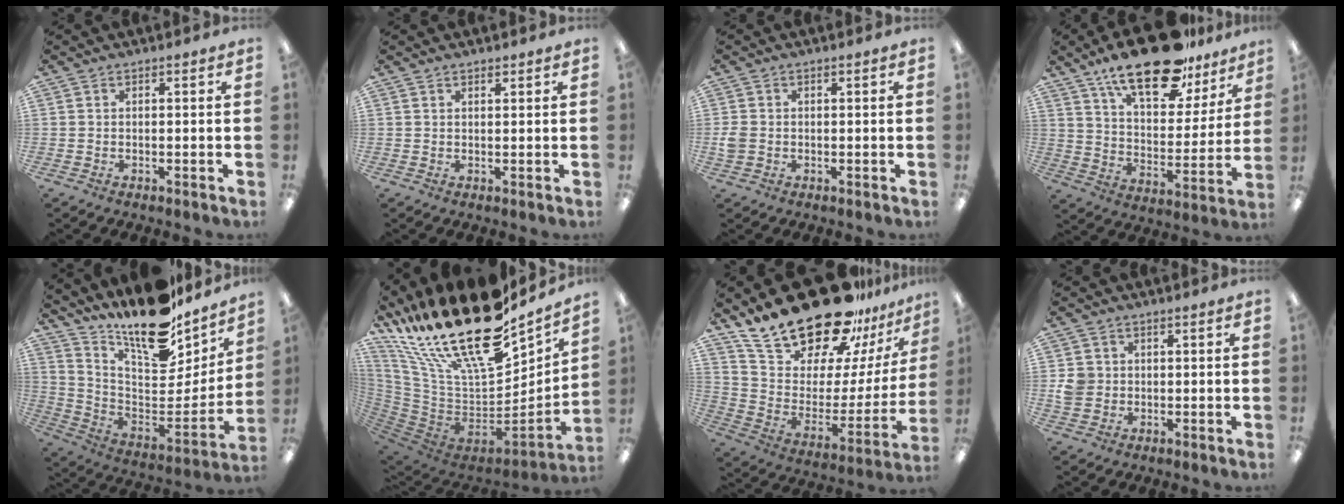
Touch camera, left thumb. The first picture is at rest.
{"total": 1.1, "force": [1.0, 0.3, 0.2], "torque": [-0.004, -0.001, 0.019]}
{"total": 2.6, "force": [-0.3, 2.1, 1.4], "torque": [-0.015, 0.002, -0.007]}
{"total": 22.4, "force": [15.9, 9.1, 13.0], "torque": [-0.203, -0.095, 0.270]}
{"total": 17.5, "force": [15.0, 5.3, 7.2], "torque": [-0.110, -0.135, 0.255]}
{"total": 30.9, "force": [19.2, 12.5, 20.7], "torque": [-0.388, -0.145, 0.345]}
{"total": 26.9, "force": [21.4, 11.1, 11.9], "torque": [-0.196, -0.155, 0.392]}
{"total": 3.9, "force": [0.3, 3.7, 1.1], "torque": [-0.017, 0.004, 0.006]}